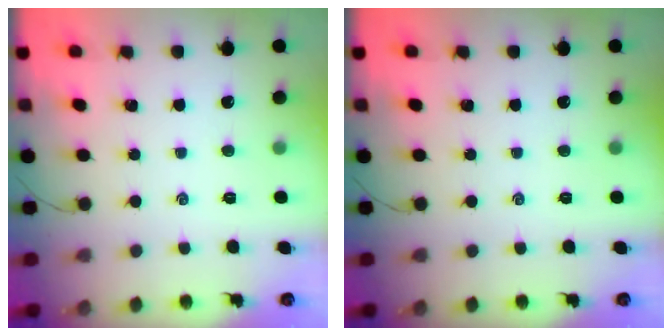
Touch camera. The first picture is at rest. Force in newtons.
{"total": 0.0}